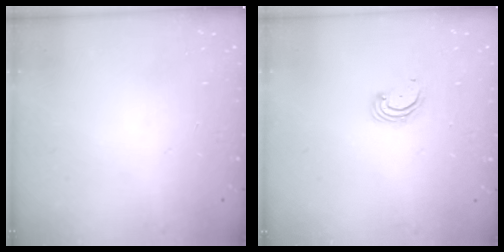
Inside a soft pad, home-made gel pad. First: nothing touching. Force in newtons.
{"total": 2.6, "press": 2.6, "slide": 0.3}